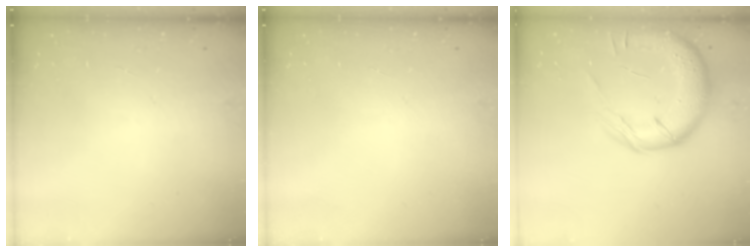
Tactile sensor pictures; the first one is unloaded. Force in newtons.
{"total": 0.0}
{"total": 16.7, "press": 16.5, "slide": 2.5}